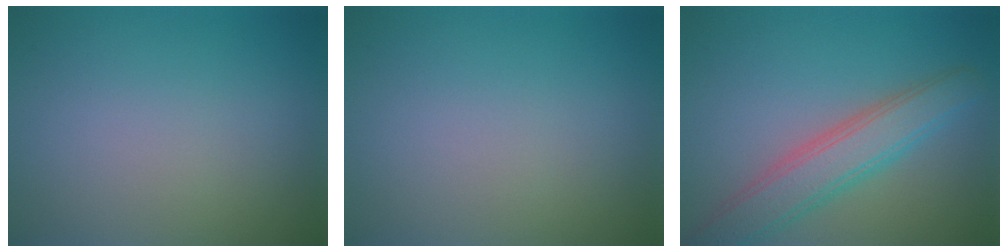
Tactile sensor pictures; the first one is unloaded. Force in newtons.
{"total": 0.0}
{"total": 5.0, "press": 5.0, "slide": 0.5}